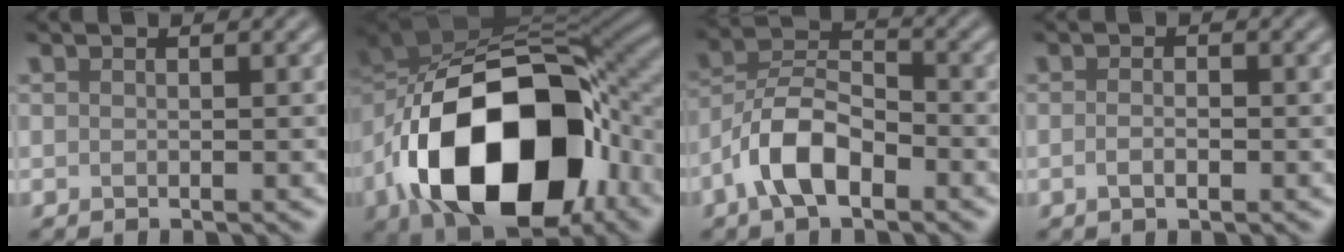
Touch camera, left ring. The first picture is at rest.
{"total": 17.9, "force": [-6.3, 10.8, 12.8], "torque": [-0.221, -0.017, -0.103]}
{"total": 5.9, "force": [-3.0, 2.9, 4.1], "torque": [-0.069, 0.013, -0.066]}
{"total": 1.1, "force": [-0.4, 0.5, 0.9], "torque": [-0.019, -0.002, -0.011]}